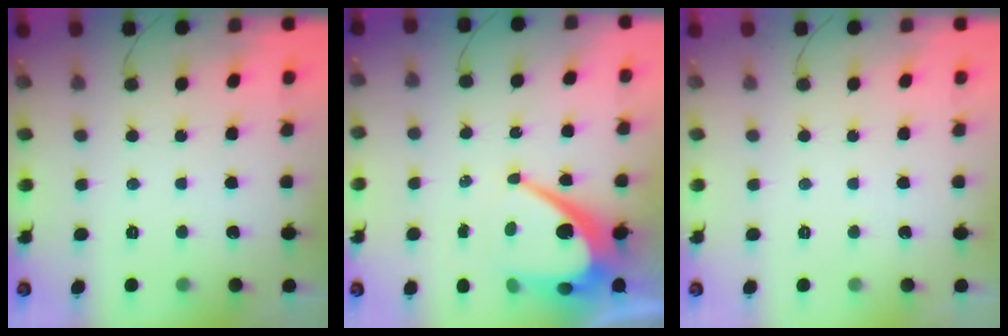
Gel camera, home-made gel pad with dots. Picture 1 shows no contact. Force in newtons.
{"total": 11.2, "press": 11.1, "slide": 0.8}
{"total": 0.0}